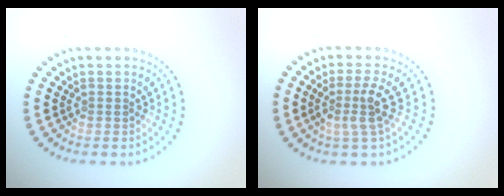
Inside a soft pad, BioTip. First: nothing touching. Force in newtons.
{"total": 2.7, "press": 2.0, "slide": 1.9}